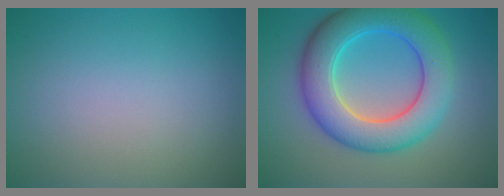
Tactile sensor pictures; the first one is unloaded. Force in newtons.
{"total": 8.6, "press": 8.6, "slide": 0.1}